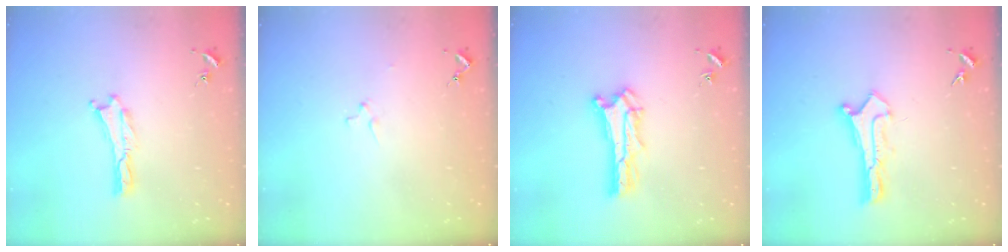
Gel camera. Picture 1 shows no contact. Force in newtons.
{"total": 1.1, "press": 1.1, "slide": 0.1}
{"total": 1.4, "press": 1.4, "slide": 0.2}
{"total": 0.8, "press": 0.8, "slide": 0.0}